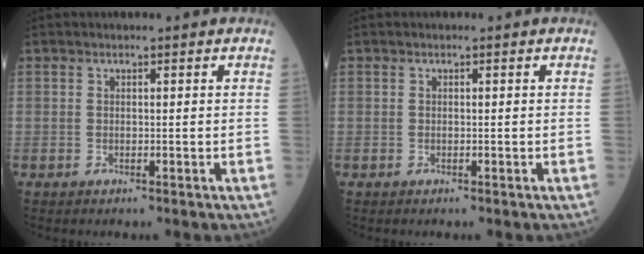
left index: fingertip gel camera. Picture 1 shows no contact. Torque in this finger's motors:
{"motor_torque": [-0.02, 0.20, 0.02, 0.01]}